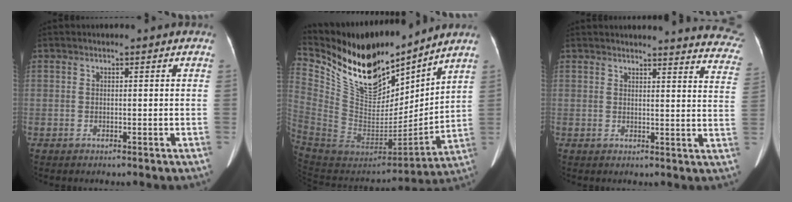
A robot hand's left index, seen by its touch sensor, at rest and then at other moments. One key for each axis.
{"total": 22.8, "fx": 18.4, "fy": 8.0, "fz": 10.8, "tx": -0.242, "ty": -0.011, "tz": 0.342}
{"total": 19.5, "fx": 18.9, "fy": 2.0, "fz": 4.3, "tx": -0.029, "ty": -0.100, "tz": 0.183}